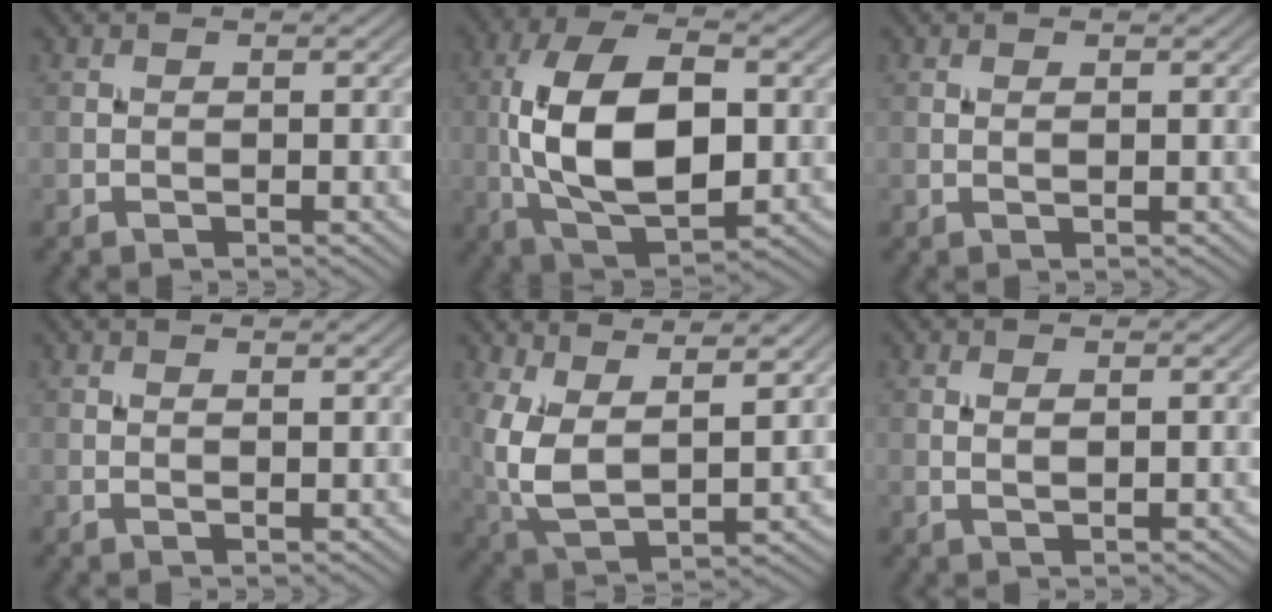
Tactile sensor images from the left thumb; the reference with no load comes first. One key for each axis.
{"total": 13.9, "fx": 0.2, "fy": 7.2, "fz": 11.9, "tx": -0.243, "ty": 0.009, "tz": 0.004}
{"total": 0.5, "fx": 0.3, "fy": 0.0, "fz": 0.4, "tx": -0.008, "ty": 0.001, "tz": 0.006}
{"total": 1.6, "fx": 1.2, "fy": 0.1, "fz": 1.0, "tx": -0.019, "ty": -0.003, "tz": 0.019}
{"total": 11.1, "fx": 4.0, "fy": 5.2, "fz": 9.0, "tx": -0.224, "ty": -0.009, "tz": 0.079}
{"total": 1.2, "fx": 0.7, "fy": 0.2, "fz": 1.0, "tx": -0.022, "ty": 0.001, "tz": 0.014}